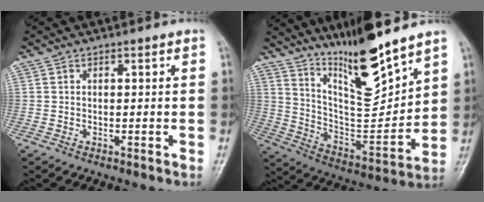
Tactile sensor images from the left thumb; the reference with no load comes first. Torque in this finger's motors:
{"motor_torque": [0.47, 0.30, 1.13, -1.65, 0.13]}